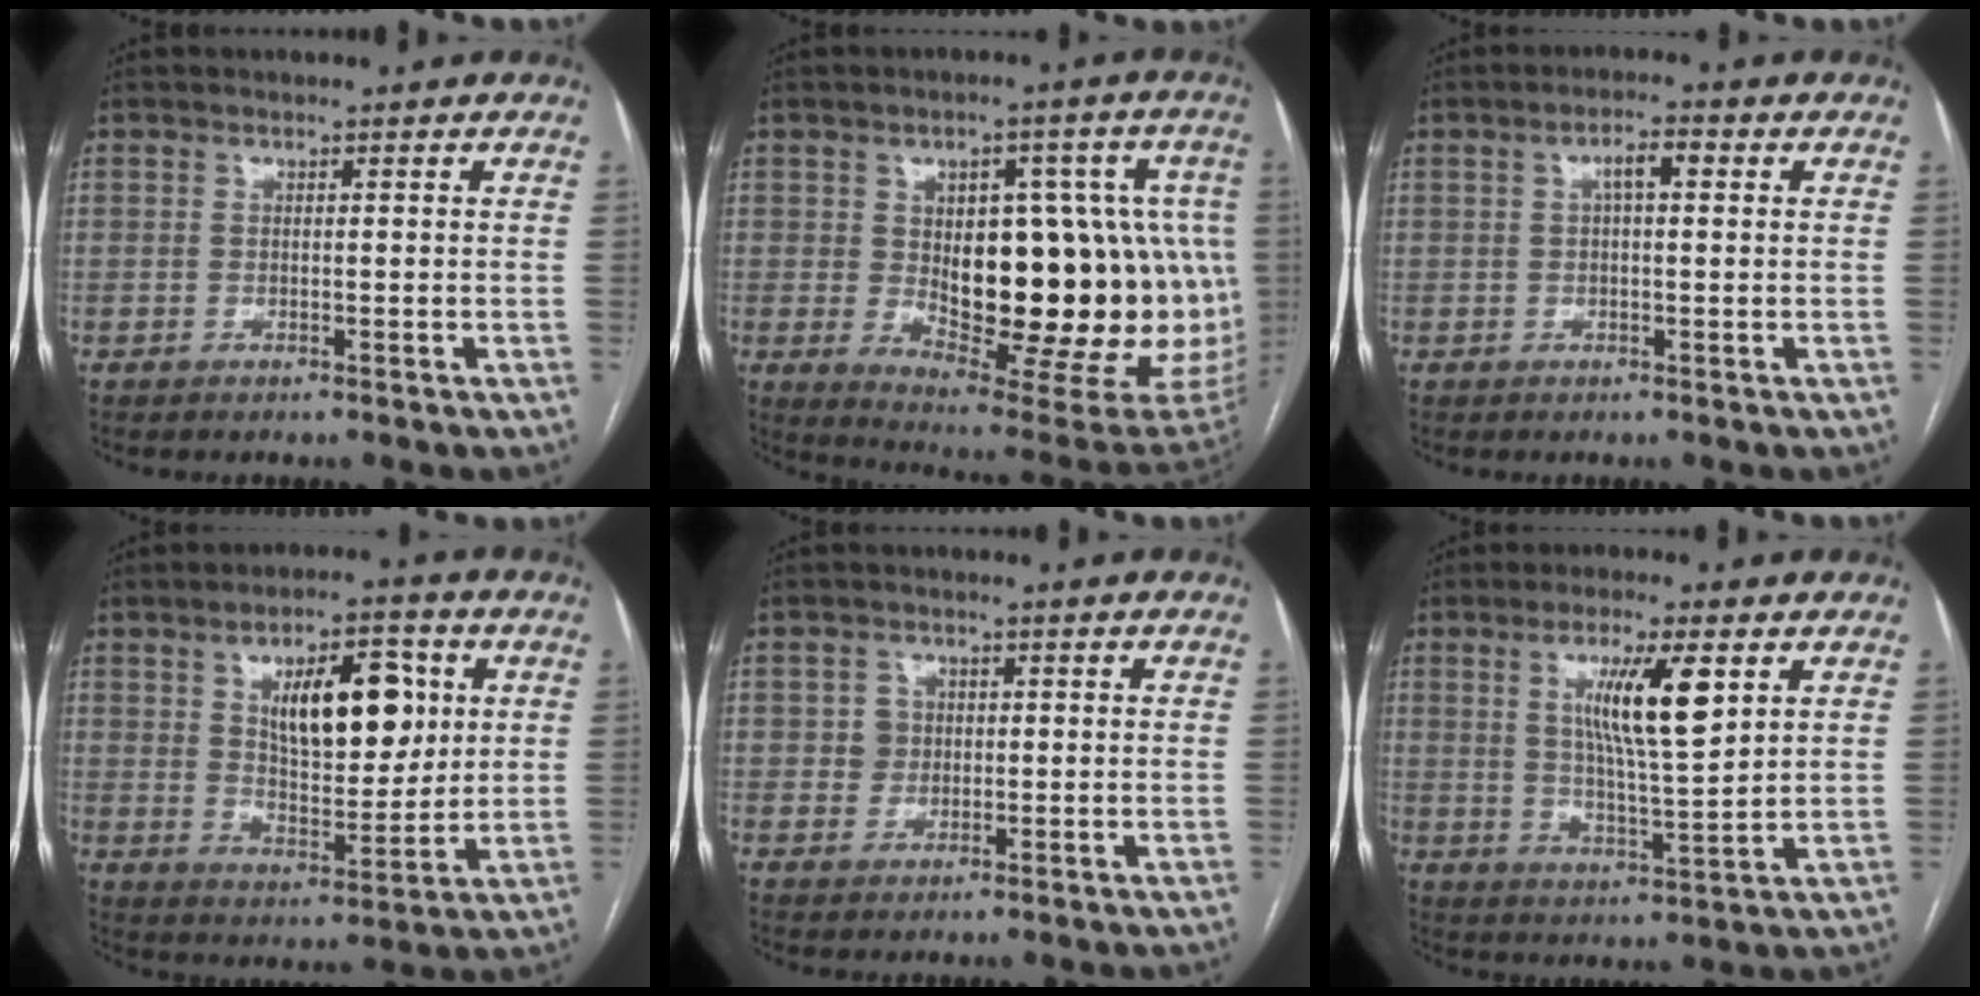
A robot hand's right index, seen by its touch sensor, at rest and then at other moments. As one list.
[{"total": 25.4, "force": [-0.6, 10.7, 23.0], "torque": [-0.257, 0.021, 0.025]}, {"total": 3.3, "force": [1.0, 0.3, 3.2], "torque": [-0.057, 0.009, 0.016]}, {"total": 13.1, "force": [4.1, 5.4, 11.2], "torque": [-0.176, 0.009, 0.072]}, {"total": 2.7, "force": [0.3, 2.6, 0.6], "torque": [-0.001, 0.009, 0.008]}, {"total": 10.1, "force": [3.7, 1.1, 9.3], "torque": [-0.166, -0.006, 0.067]}]